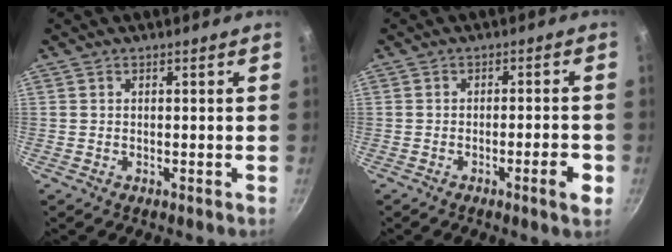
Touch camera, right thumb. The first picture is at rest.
{"total": 4.8, "force": [-1.9, 0.7, 4.3], "torque": [-0.054, 0.012, -0.027]}